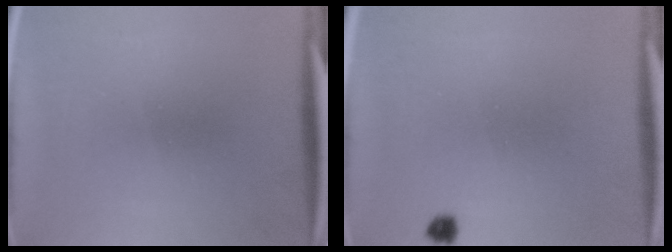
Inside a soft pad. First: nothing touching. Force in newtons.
{"total": 1.4}